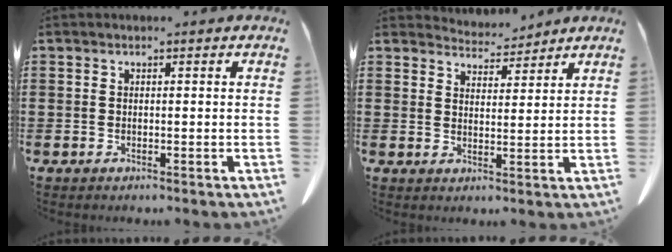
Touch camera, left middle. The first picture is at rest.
{"total": 4.9, "force": [4.8, 0.9, 0.6], "torque": [-0.017, -0.021, 0.088]}